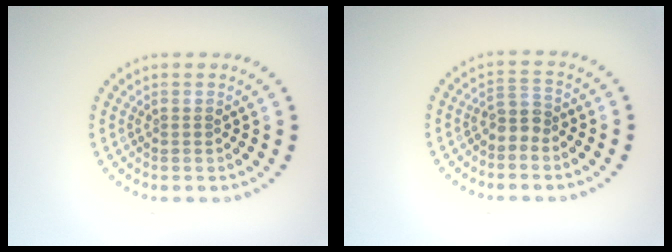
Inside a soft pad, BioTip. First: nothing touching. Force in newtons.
{"total": 2.0, "press": 1.6, "slide": 1.1}